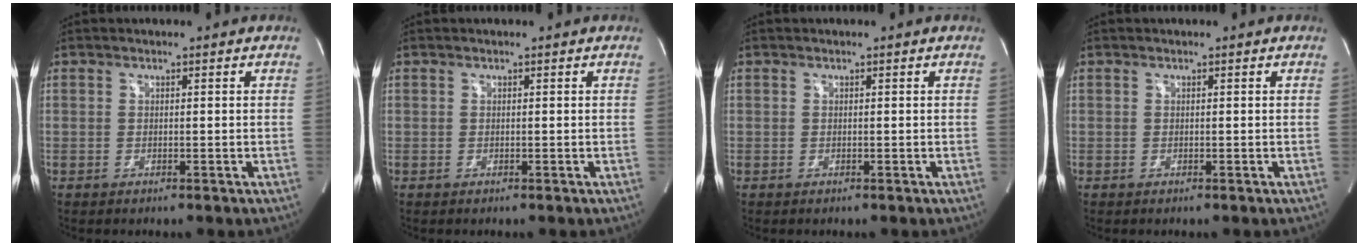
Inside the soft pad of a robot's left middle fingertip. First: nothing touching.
{"total": 0.0}
{"total": 0.0}
{"total": 0.0}